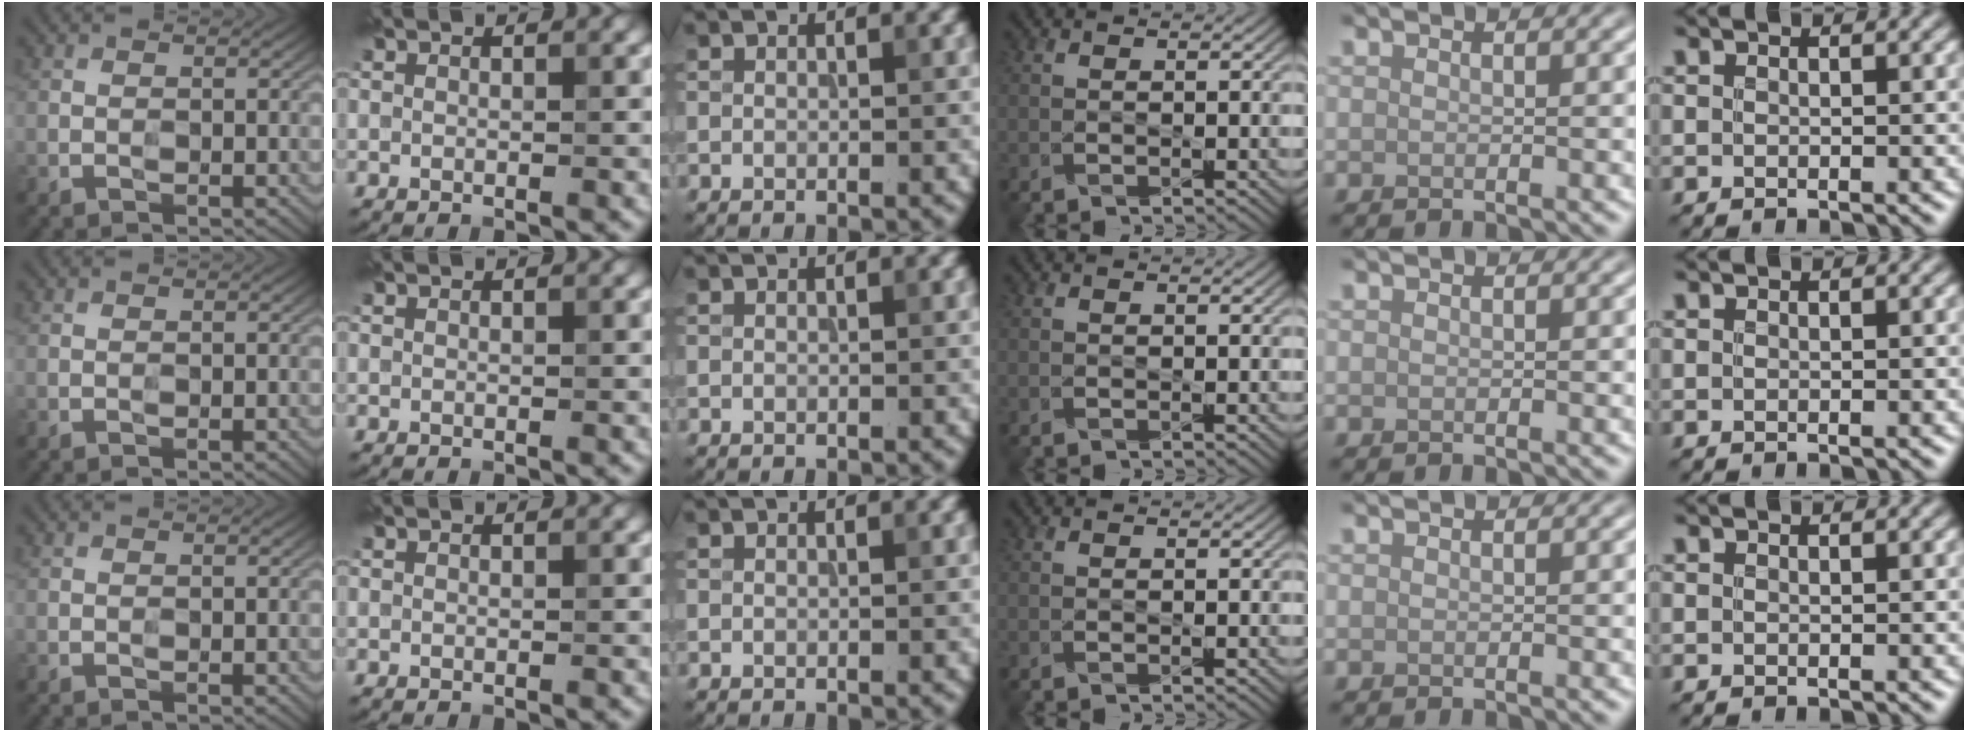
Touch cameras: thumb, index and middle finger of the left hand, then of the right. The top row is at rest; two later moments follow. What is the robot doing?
{"motion": "wipe", "object": "measuring cup"}